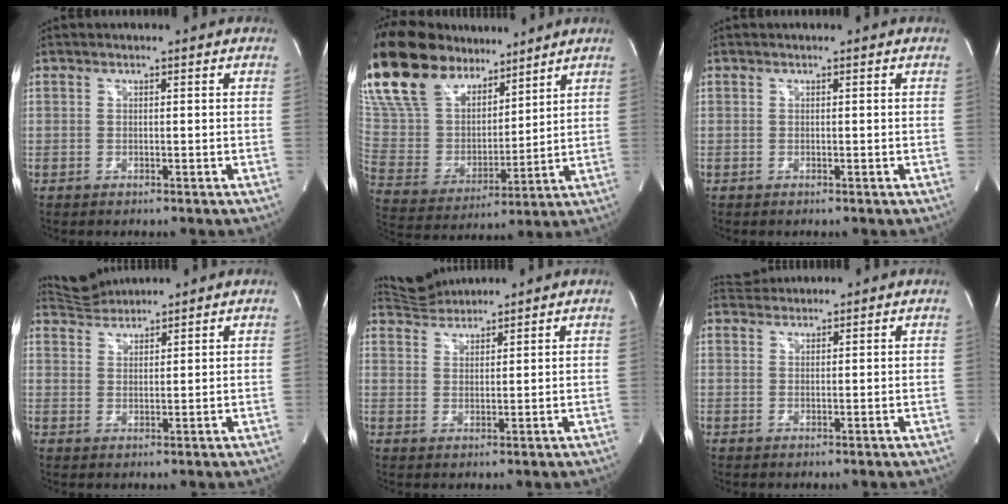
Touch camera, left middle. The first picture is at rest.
{"total": 21.7, "force": [16.9, 9.0, 10.1], "torque": [-0.238, 0.021, 0.320]}
{"total": 0.0}
{"total": 4.1, "force": [4.1, 0.0, -0.4], "torque": [-0.003, 0.014, 0.083]}
{"total": 4.5, "force": [4.5, 0.1, -0.2], "torque": [-0.007, 0.015, 0.090]}
{"total": 2.6, "force": [2.6, 0.3, -0.2], "torque": [-0.006, 0.014, 0.053]}